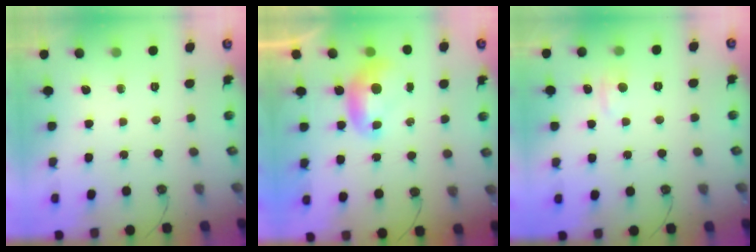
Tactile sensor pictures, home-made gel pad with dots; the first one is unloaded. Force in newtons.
{"total": 0.0}
{"total": 1.5, "press": 1.4, "slide": 0.7}